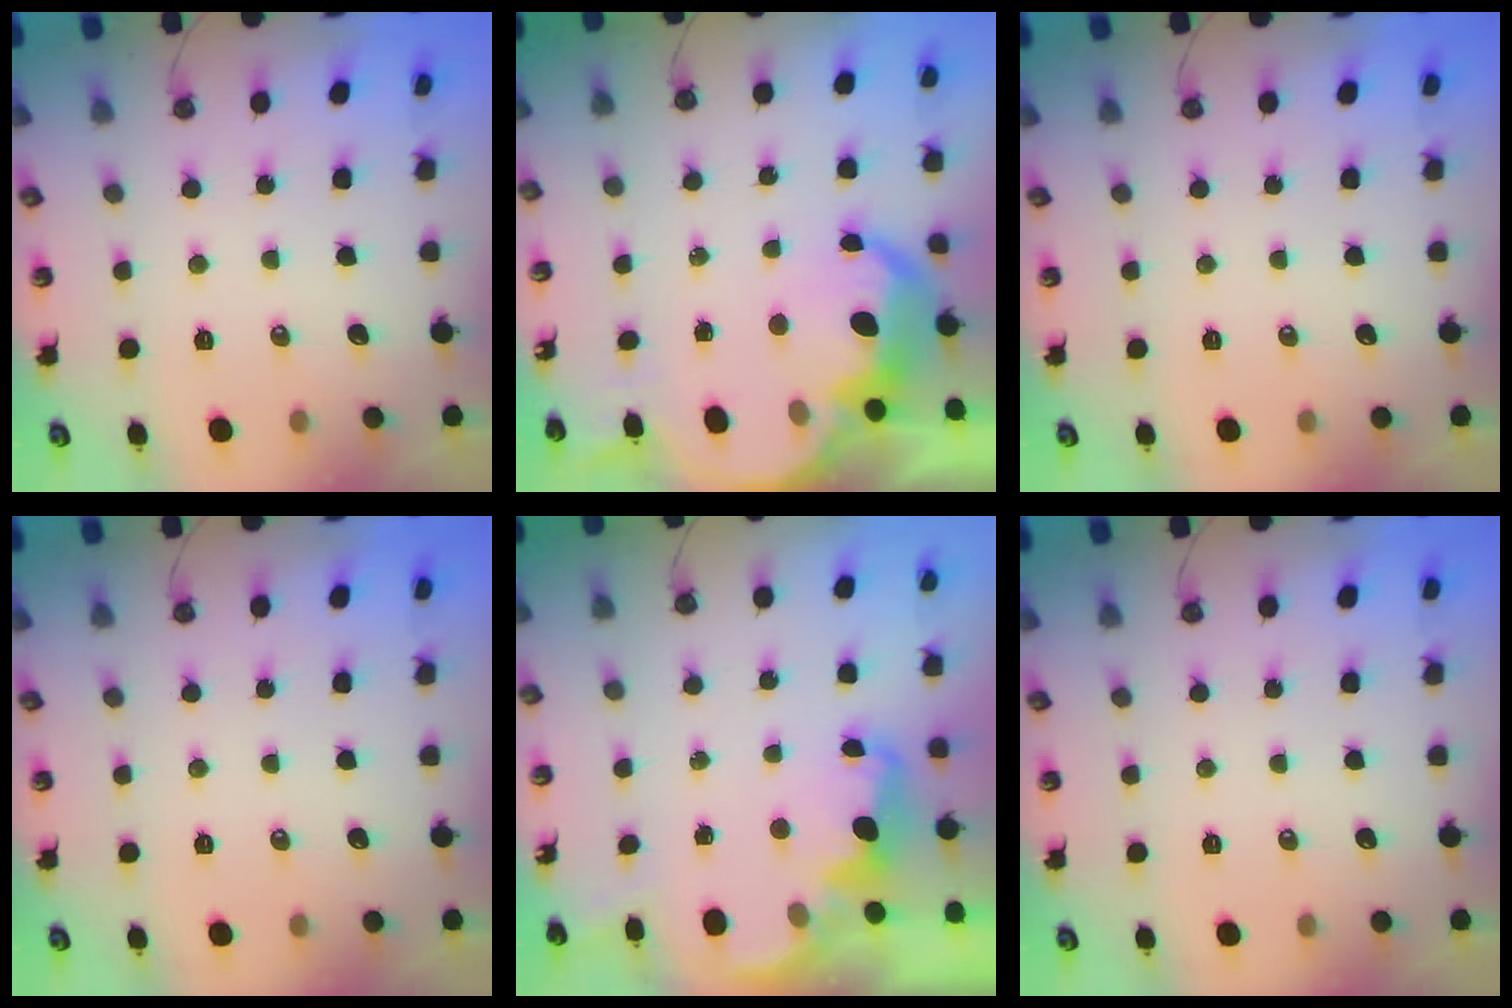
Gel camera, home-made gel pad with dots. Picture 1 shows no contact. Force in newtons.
{"total": 9.0, "press": 9.0, "slide": 0.4}
{"total": 0.0}
{"total": 0.0}
{"total": 2.5, "press": 2.4, "slide": 0.5}
{"total": 0.0}